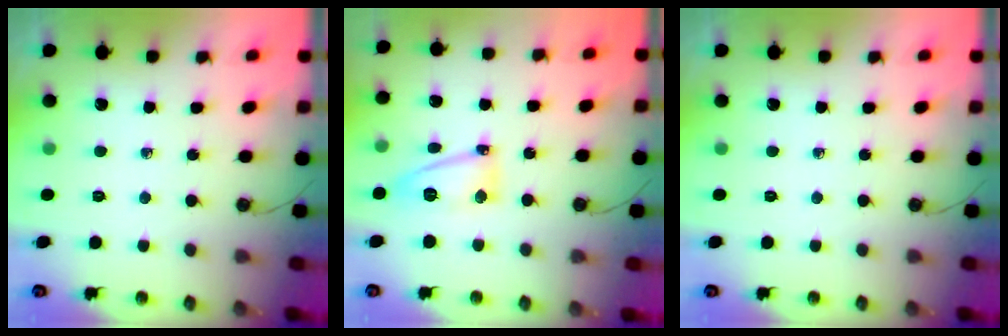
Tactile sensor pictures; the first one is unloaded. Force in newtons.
{"total": 8.9, "press": 8.9, "slide": 0.6}
{"total": 0.0}